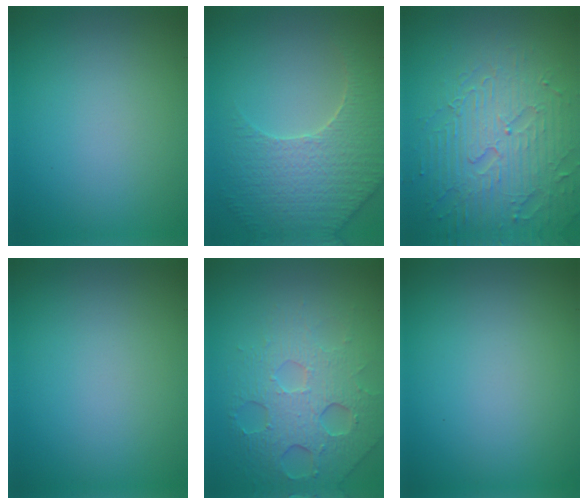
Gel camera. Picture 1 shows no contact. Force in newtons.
{"total": 5.1, "press": 4.7, "slide": 2.1}
{"total": 6.5, "press": 5.4, "slide": 3.6}
{"total": 0.0}
{"total": 5.8, "press": 4.5, "slide": 3.7}
{"total": 0.0}